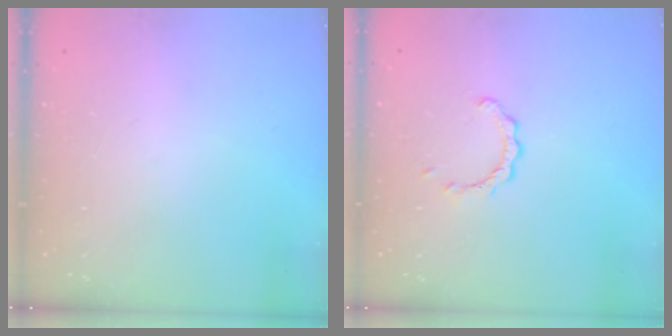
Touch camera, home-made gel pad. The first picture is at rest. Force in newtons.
{"total": 2.8, "press": 2.7, "slide": 0.4}